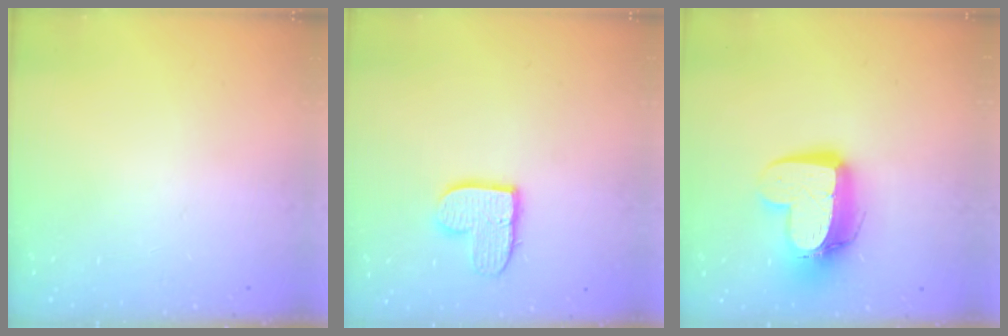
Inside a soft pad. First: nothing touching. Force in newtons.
{"total": 9.8, "press": 9.8, "slide": 0.5}
{"total": 14.2, "press": 14.2, "slide": 1.4}